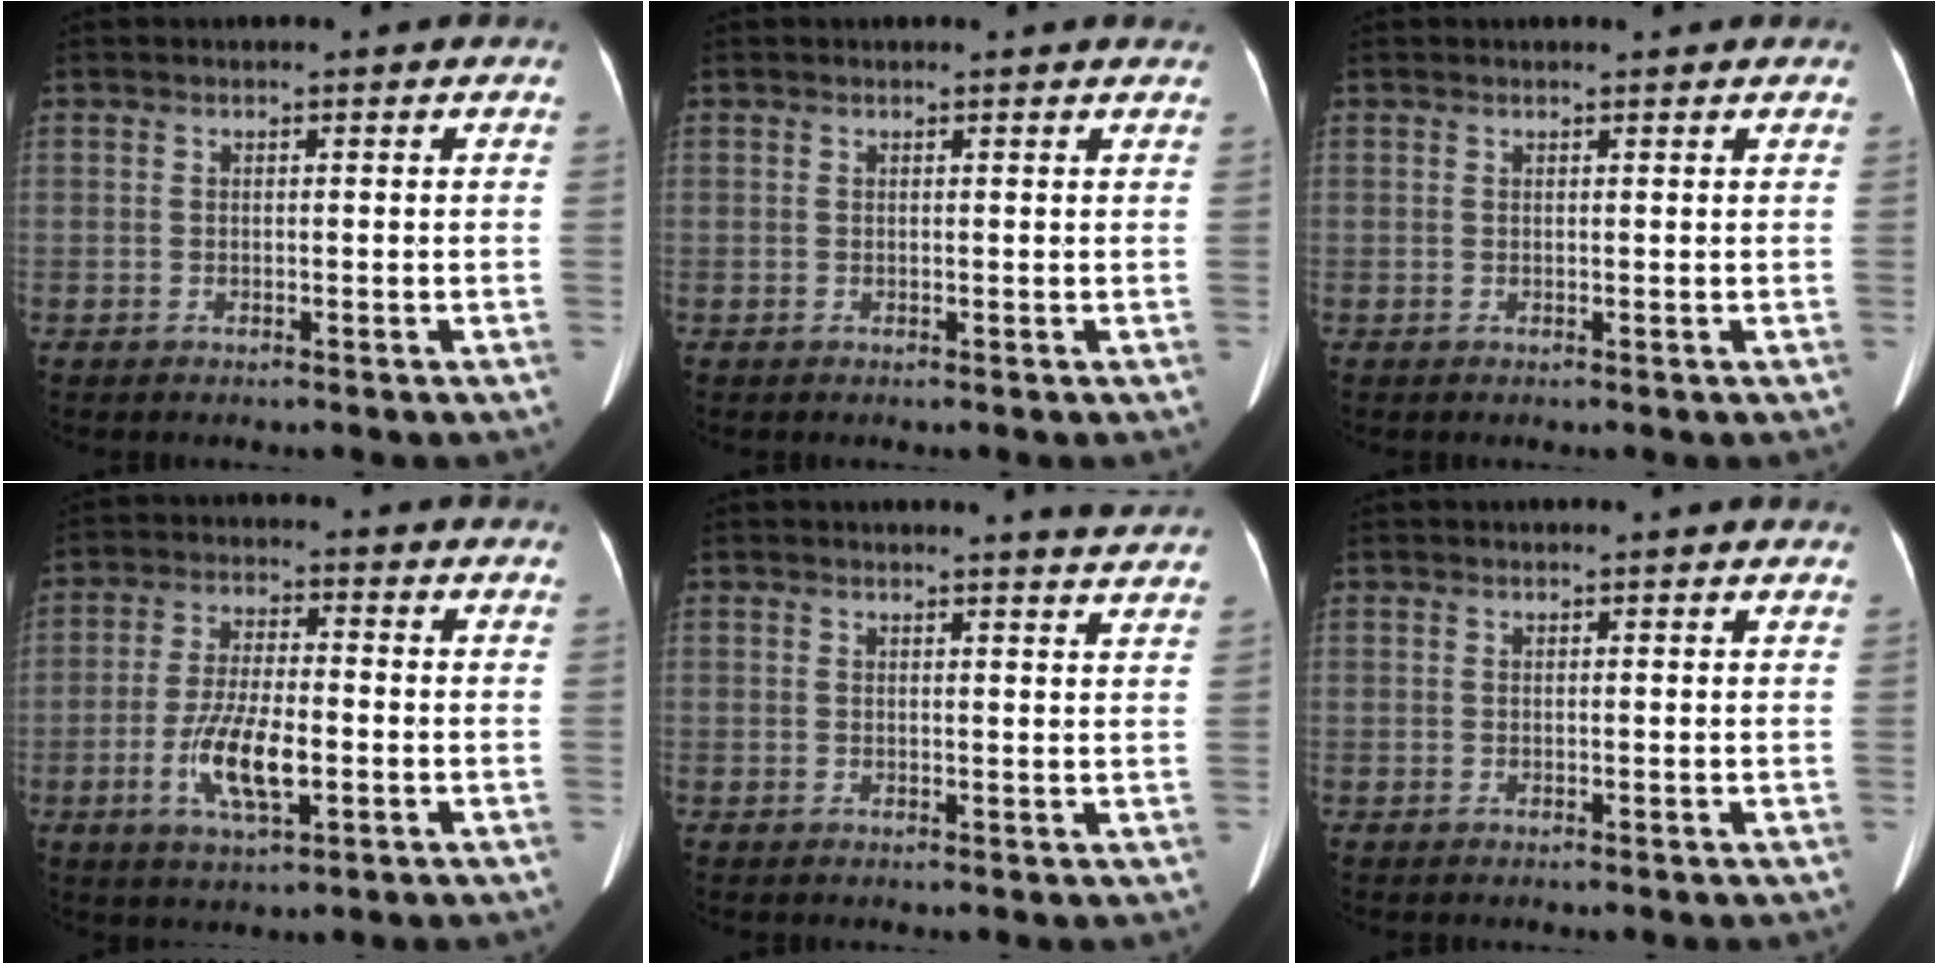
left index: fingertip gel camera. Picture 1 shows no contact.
{"total": 2.1, "force": [2.1, 0.1, 0.4], "torque": [-0.011, 0.001, 0.011]}
{"total": 1.4, "force": [1.4, 0.1, 0.5], "torque": [-0.010, 0.008, 0.017]}
{"total": 9.1, "force": [-2.7, 2.5, 8.3], "torque": [-0.168, -0.004, -0.046]}
{"total": 4.5, "force": [4.3, -0.4, 1.2], "torque": [-0.019, -0.007, 0.030]}
{"total": 1.0, "force": [1.0, -0.1, 0.4], "torque": [-0.012, 0.008, 0.014]}